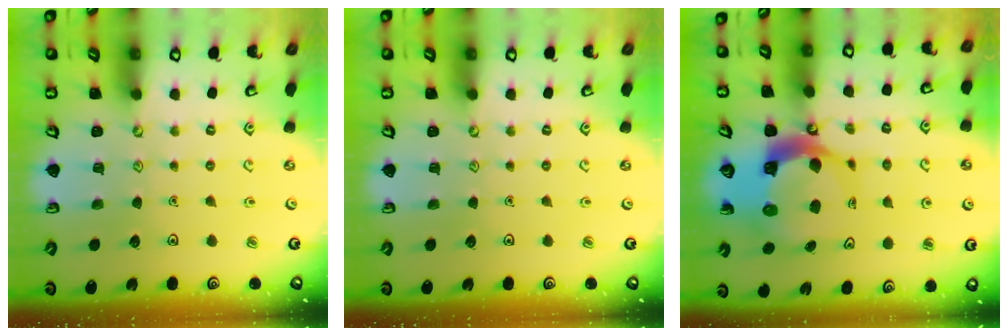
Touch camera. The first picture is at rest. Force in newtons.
{"total": 0.0}
{"total": 10.9, "press": 10.7, "slide": 1.7}